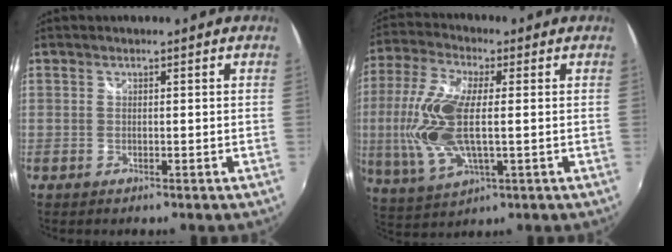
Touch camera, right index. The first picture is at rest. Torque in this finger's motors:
{"motor_torque": [1.98, -0.16, 1.05, 0.21]}